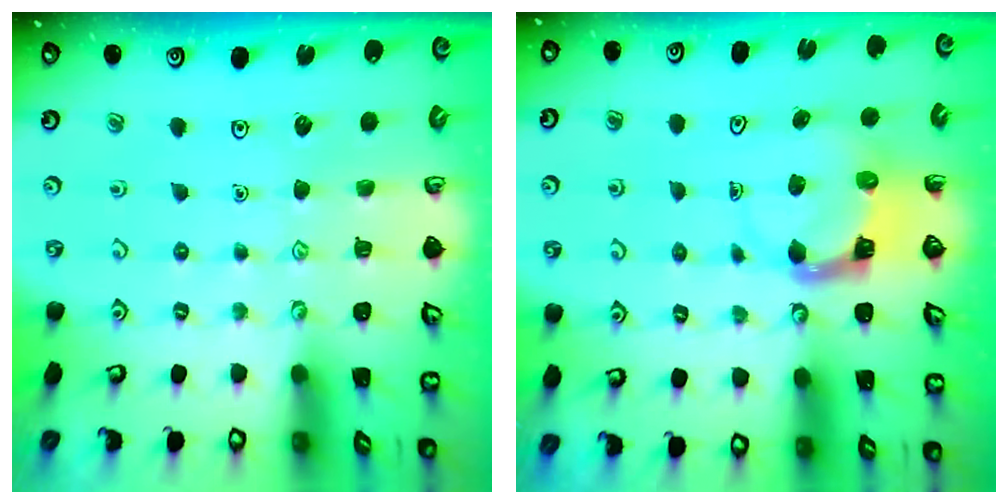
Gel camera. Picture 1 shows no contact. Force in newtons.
{"total": 3.9, "press": 3.9, "slide": 0.4}